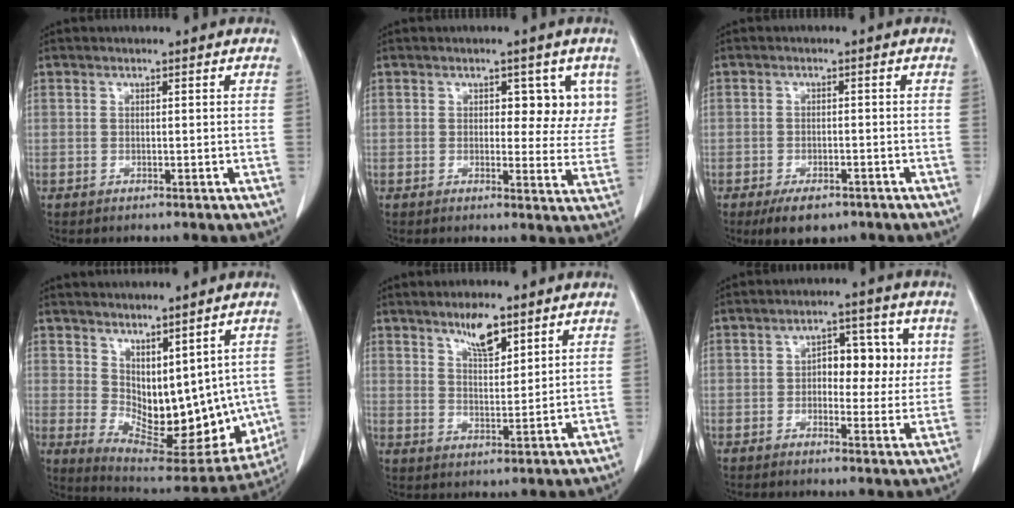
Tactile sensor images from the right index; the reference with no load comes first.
{"total": 5.8, "force": [2.7, 3.4, 3.9], "torque": [-0.020, 0.002, 0.030]}
{"total": 4.9, "force": [-3.3, 2.4, 2.6], "torque": [-0.041, -0.003, -0.047]}
{"total": 15.7, "force": [1.6, 8.5, 13.1], "torque": [-0.188, -0.015, 0.052]}
{"total": 5.7, "force": [4.0, 1.6, 3.7], "torque": [-0.066, -0.002, 0.072]}
{"total": 7.6, "force": [1.4, 4.2, 6.1], "torque": [-0.068, 0.021, 0.019]}